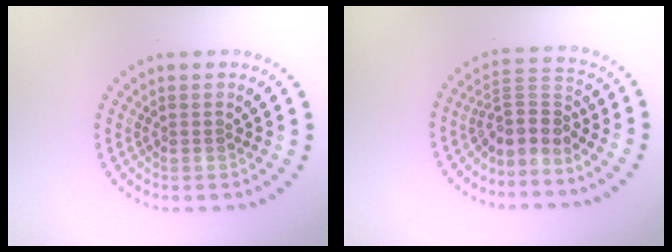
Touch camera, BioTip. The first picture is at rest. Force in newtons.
{"total": 3.4, "press": 2.5, "slide": 2.3}